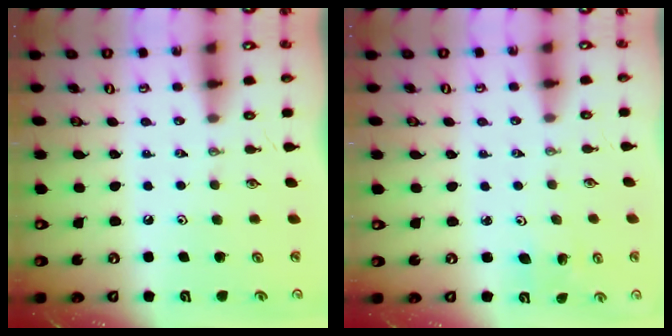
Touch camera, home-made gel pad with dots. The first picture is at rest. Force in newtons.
{"total": 3.8, "press": 3.8, "slide": 0.4}